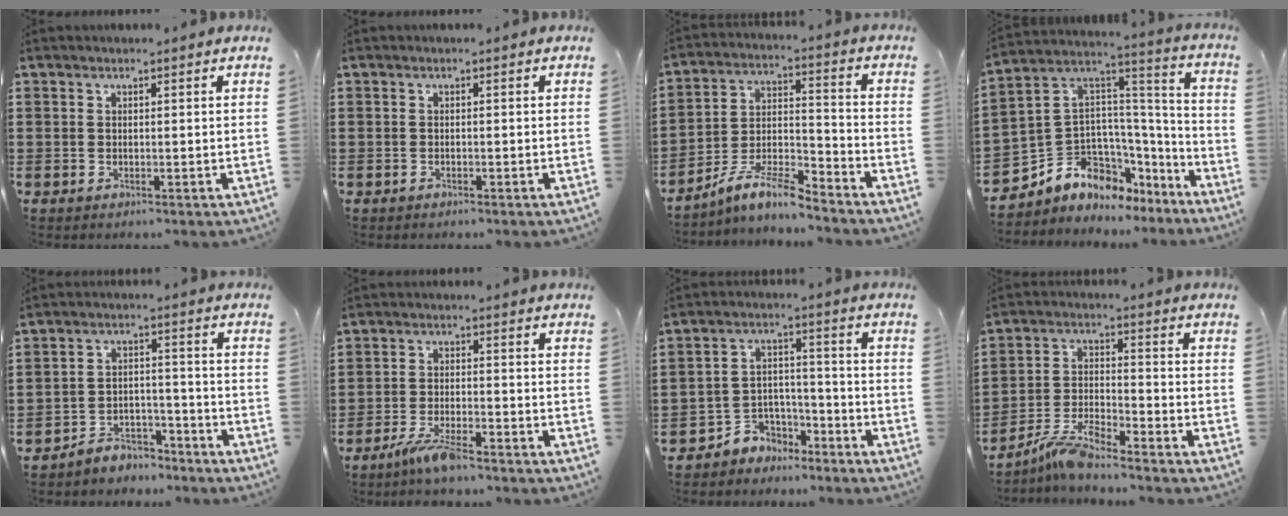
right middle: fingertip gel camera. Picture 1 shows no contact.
{"total": 0.6, "force": [-0.6, 0.2, 0.1], "torque": [-0.002, 0.001, -0.013]}
{"total": 8.6, "force": [-7.6, 1.2, 4.0], "torque": [-0.080, 0.012, -0.148]}
{"total": 6.4, "force": [-3.4, 5.4, 0.6], "torque": [-0.051, -0.026, -0.064]}
{"total": 4.6, "force": [-4.4, 1.2, -0.1], "torque": [-0.003, 0.009, -0.093]}
{"total": 4.9, "force": [-4.0, 0.2, 2.9], "torque": [-0.072, -0.012, -0.078]}
{"total": 4.8, "force": [-4.2, 2.4, -0.2], "torque": [-0.007, 0.009, -0.088]}
{"total": 6.3, "force": [-5.5, 0.4, 2.9], "torque": [-0.072, -0.007, -0.110]}